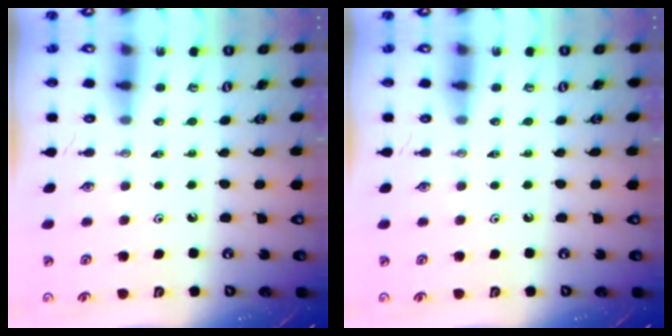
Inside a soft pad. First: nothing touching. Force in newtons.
{"total": 0.0}